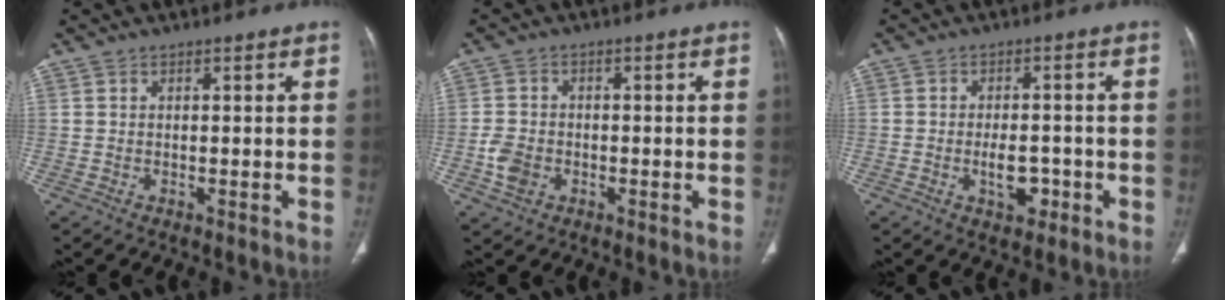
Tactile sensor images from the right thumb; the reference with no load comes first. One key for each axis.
{"total": 4.3, "fx": -1.3, "fy": 3.4, "fz": 2.3, "tx": -0.039, "ty": 0.009, "tz": -0.024}
{"total": 5.0, "fx": -1.8, "fy": 3.0, "fz": 3.7, "tx": -0.046, "ty": 0.010, "tz": -0.023}